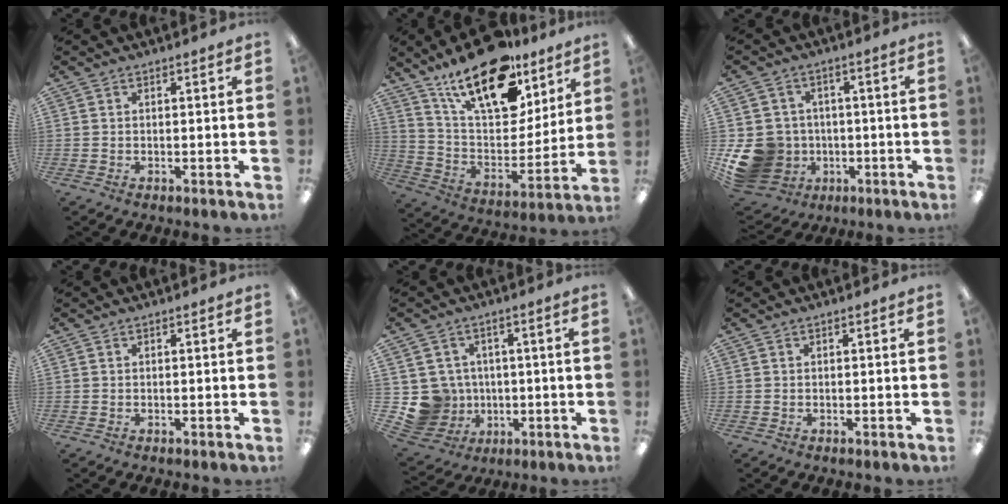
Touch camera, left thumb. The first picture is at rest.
{"total": 23.1, "force": [16.0, 9.9, 13.3], "torque": [-0.221, -0.097, 0.281]}
{"total": 12.5, "force": [-2.9, 11.3, 4.6], "torque": [-0.122, 0.020, -0.042]}
{"total": 0.0}
{"total": 8.6, "force": [-0.5, 8.5, 1.3], "torque": [-0.068, 0.003, 0.003]}
{"total": 0.0}